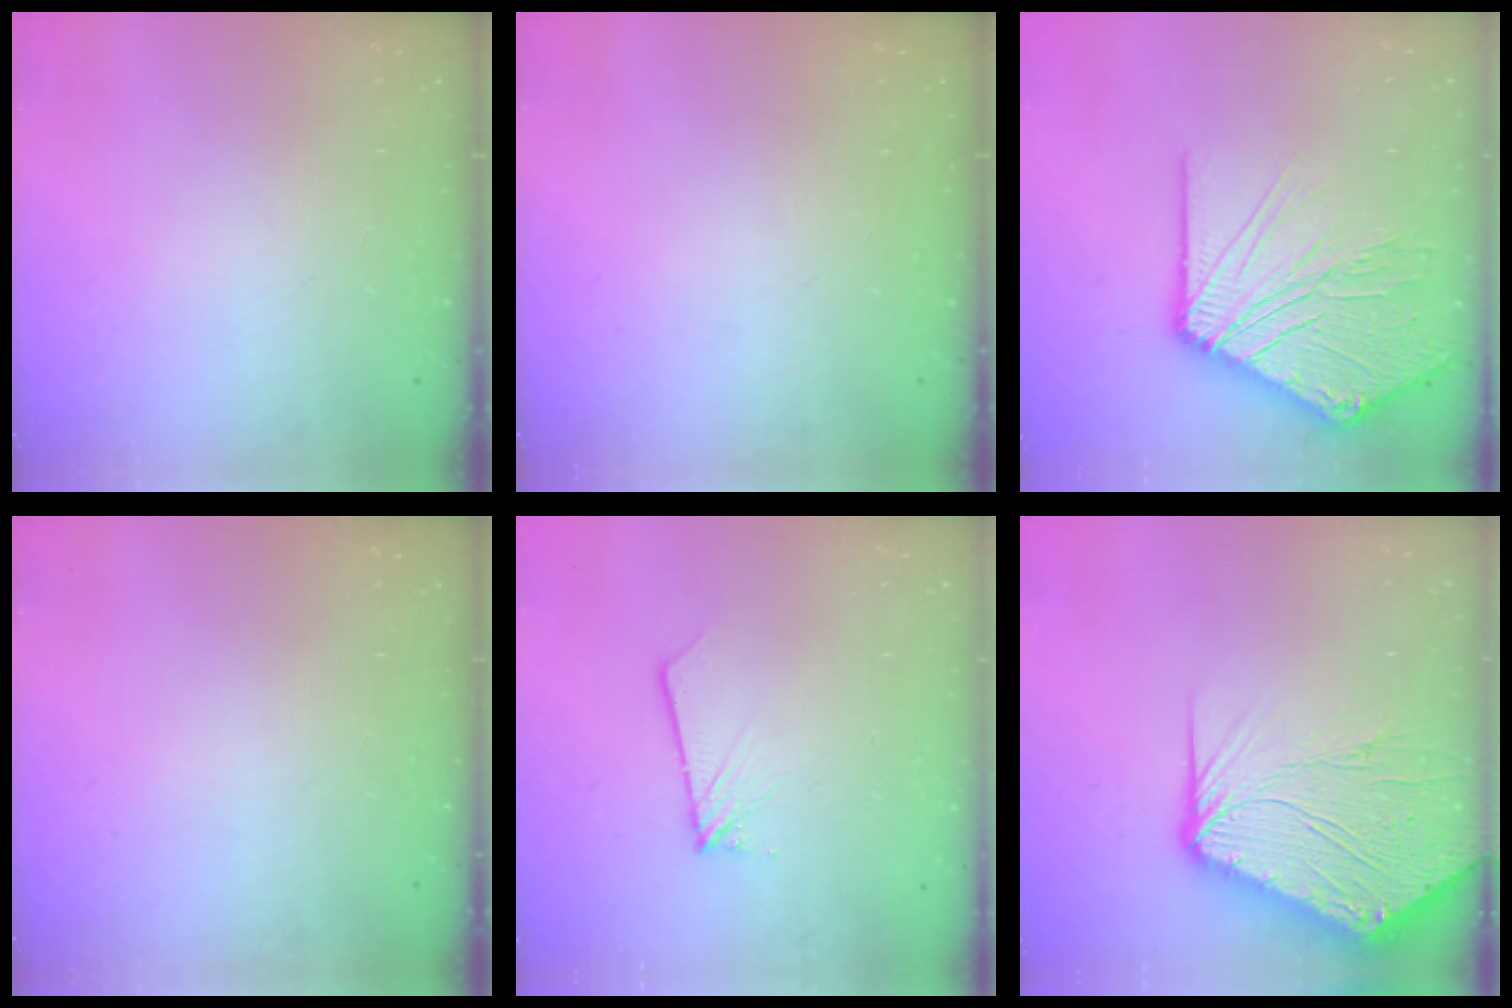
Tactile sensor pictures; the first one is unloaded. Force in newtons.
{"total": 0.0}
{"total": 19.9, "press": 19.8, "slide": 2.6}
{"total": 0.0}
{"total": 1.9, "press": 1.9, "slide": 0.1}
{"total": 17.4, "press": 17.2, "slide": 2.1}